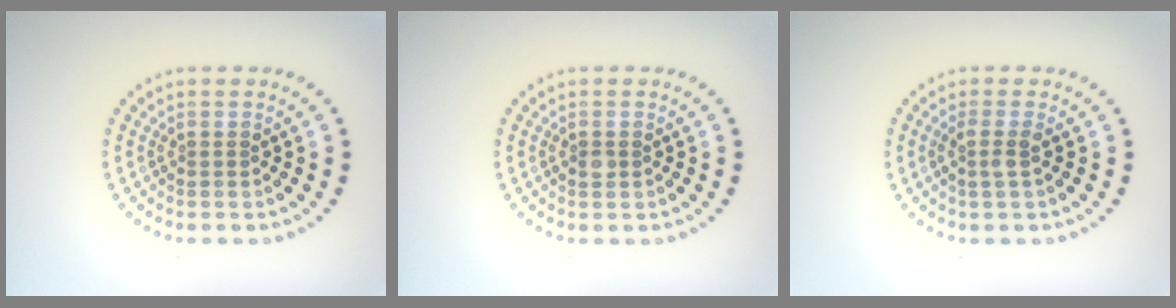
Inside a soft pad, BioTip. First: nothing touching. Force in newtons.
{"total": 1.0, "press": 1.0, "slide": 0.1}
{"total": 1.5, "press": 1.2, "slide": 0.9}